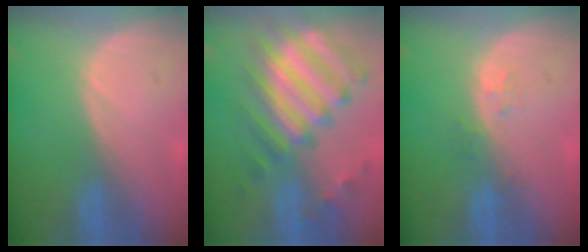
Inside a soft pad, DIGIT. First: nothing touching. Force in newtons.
{"total": 11.5, "press": 10.5, "slide": 4.5}
{"total": 1.6, "press": 1.6, "slide": 0.1}